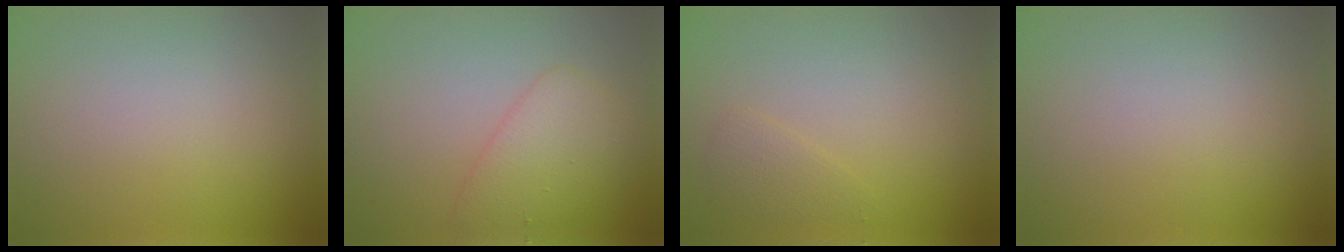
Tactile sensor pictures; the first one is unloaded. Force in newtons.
{"total": 3.4, "press": 3.4, "slide": 0.1}
{"total": 1.3, "press": 1.3, "slide": 0.0}
{"total": 0.0}